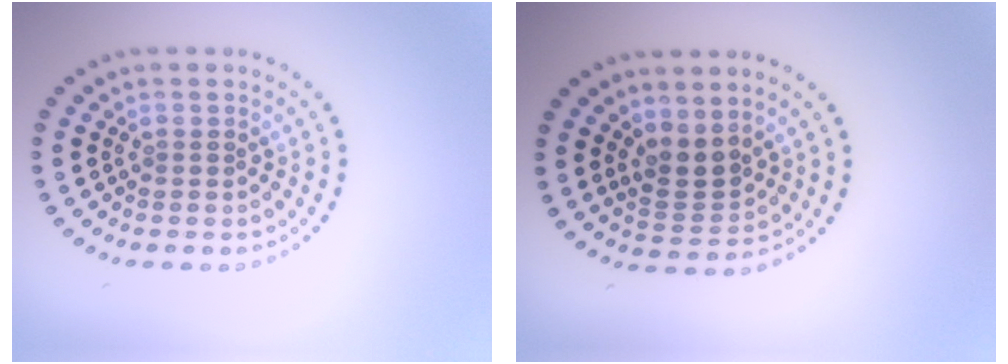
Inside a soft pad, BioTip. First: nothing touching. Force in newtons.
{"total": 2.6, "press": 2.2, "slide": 1.5}